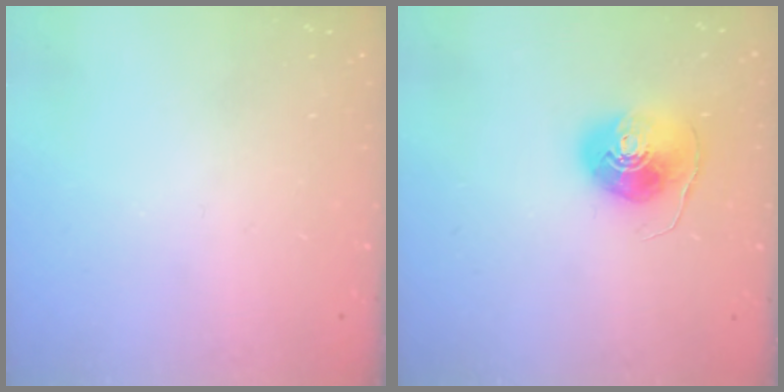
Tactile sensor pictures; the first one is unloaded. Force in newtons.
{"total": 8.5, "press": 8.4, "slide": 1.2}